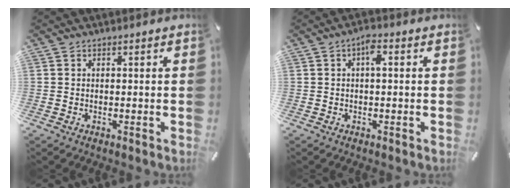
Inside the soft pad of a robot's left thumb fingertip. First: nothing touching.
{"total": 3.3, "force": [0.4, 1.2, 3.1], "torque": [-0.055, 0.010, 0.001]}